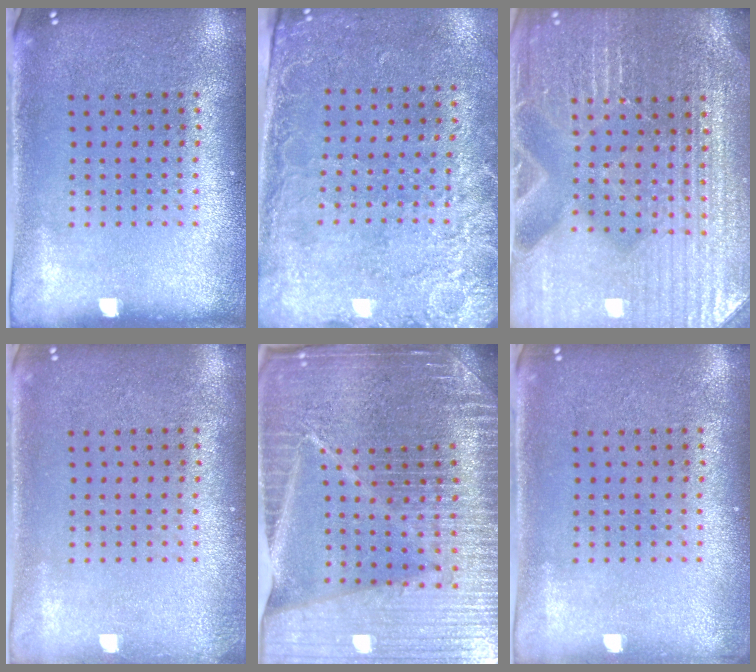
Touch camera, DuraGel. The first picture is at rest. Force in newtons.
{"total": 2.5, "press": 2.1, "slide": 1.4}
{"total": 4.9, "press": 4.6, "slide": 1.6}
{"total": 0.6, "press": 0.6, "slide": 0.1}
{"total": 6.3, "press": 5.5, "slide": 3.0}
{"total": 0.5, "press": 0.5, "slide": 0.2}